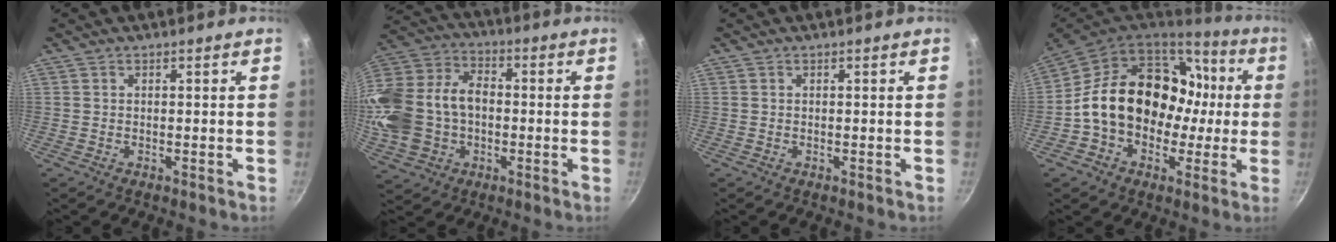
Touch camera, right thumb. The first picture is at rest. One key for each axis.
{"total": 21.9, "fx": -2.3, "fy": 16.2, "fz": 14.5, "tx": -0.311, "ty": 0.051, "tz": -0.039}
{"total": 0.0}
{"total": 23.1, "fx": 0.5, "fy": 17.7, "fz": 14.8, "tx": -0.212, "ty": 0.061, "tz": 0.014}